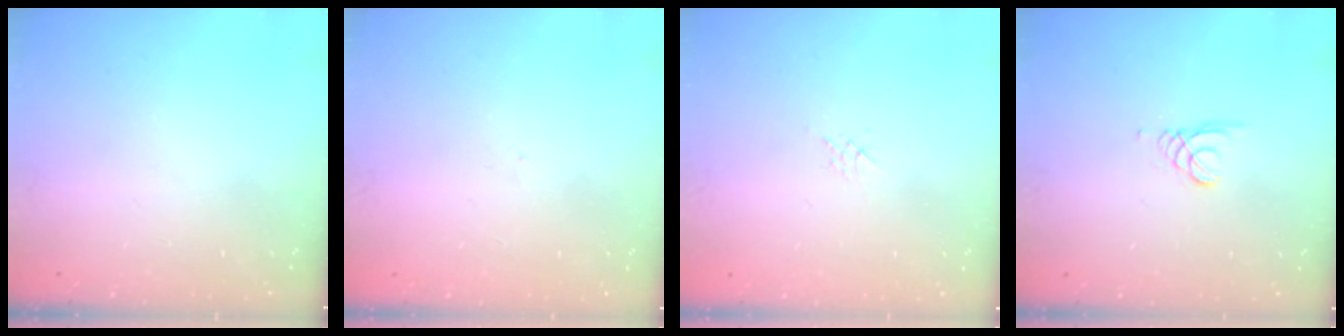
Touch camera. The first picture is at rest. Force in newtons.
{"total": 0.0}
{"total": 2.2, "press": 2.2, "slide": 0.4}
{"total": 1.5, "press": 1.5, "slide": 0.1}